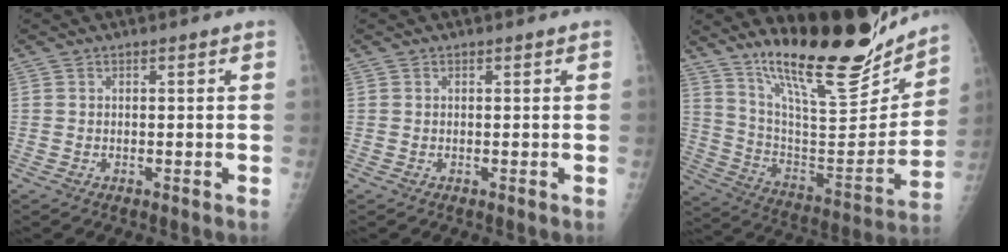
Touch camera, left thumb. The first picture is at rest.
{"total": 0.0}
{"total": 25.2, "force": [19.7, 6.0, 14.6], "torque": [-0.191, -0.115, 0.323]}